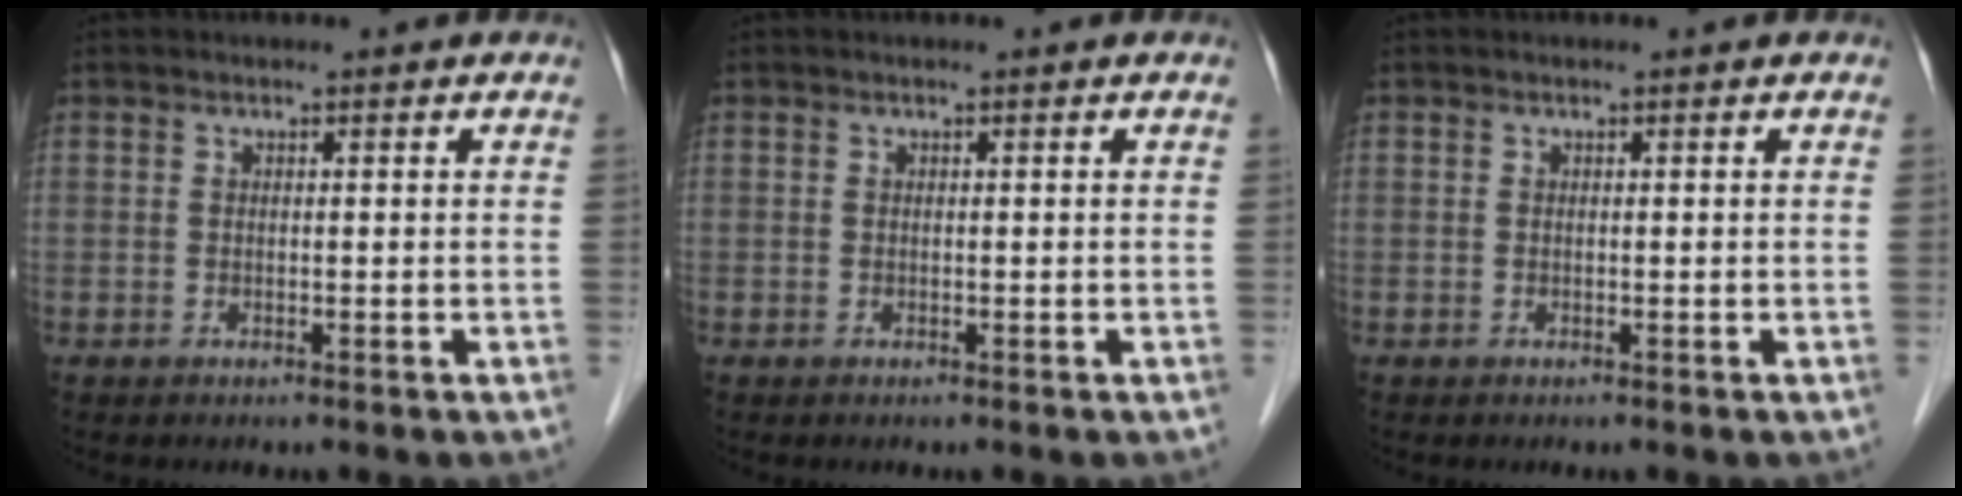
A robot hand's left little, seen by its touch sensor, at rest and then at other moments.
{"total": 0.0}
{"total": 0.0}